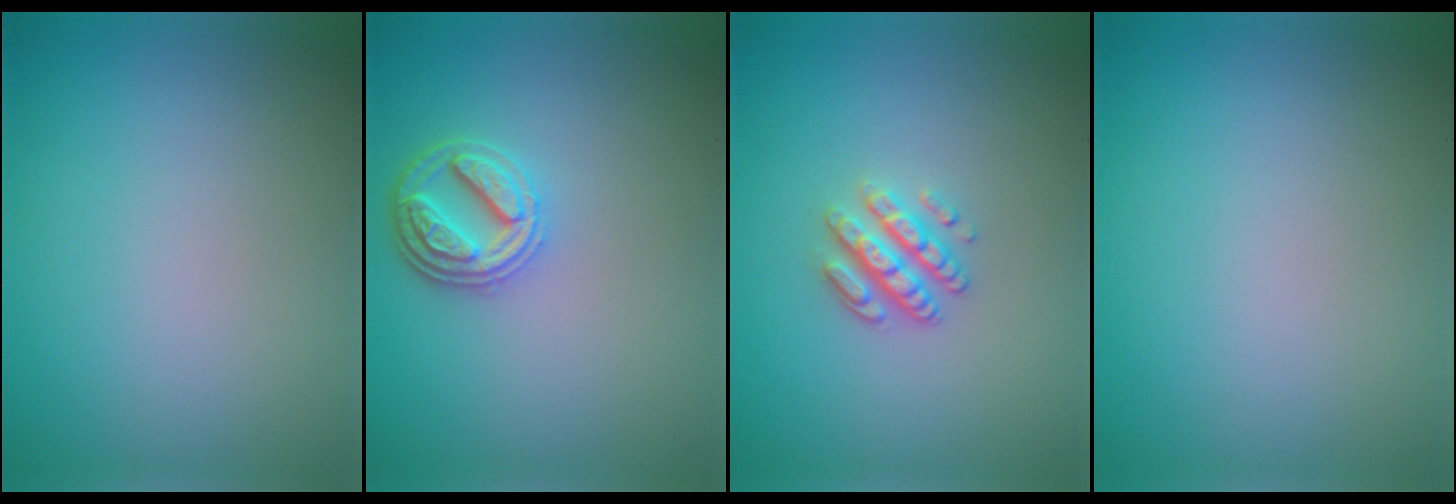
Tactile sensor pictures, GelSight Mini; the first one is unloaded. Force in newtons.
{"total": 3.5, "press": 3.1, "slide": 1.6}
{"total": 3.1, "press": 2.6, "slide": 1.7}
{"total": 0.0}